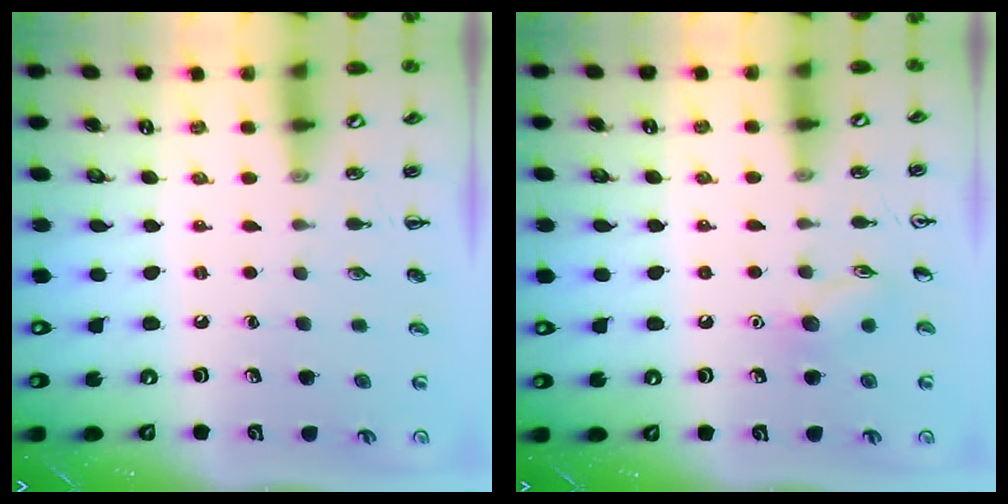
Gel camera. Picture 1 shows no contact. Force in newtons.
{"total": 7.2, "press": 7.2, "slide": 1.0}